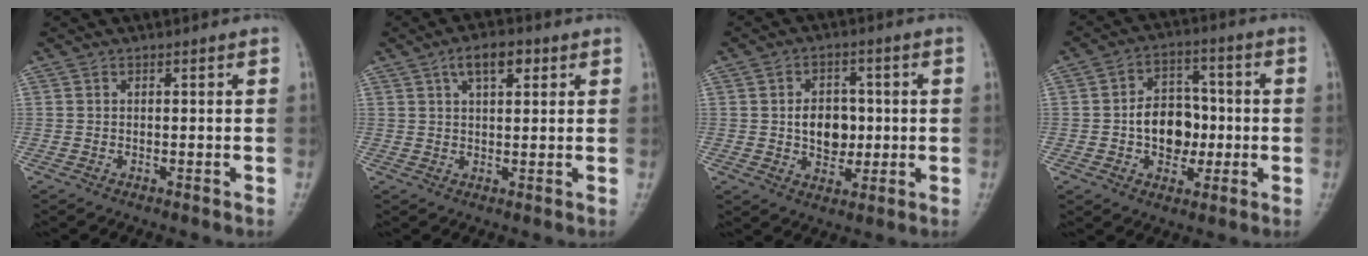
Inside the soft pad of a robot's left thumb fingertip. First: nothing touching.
{"total": 5.7, "force": [2.7, 2.7, 4.3], "torque": [-0.060, 0.001, 0.041]}
{"total": 7.6, "force": [0.1, 5.7, 5.0], "torque": [-0.043, 0.001, 0.002]}
{"total": 10.2, "force": [-1.1, 7.7, 6.6], "torque": [-0.060, 0.022, -0.023]}